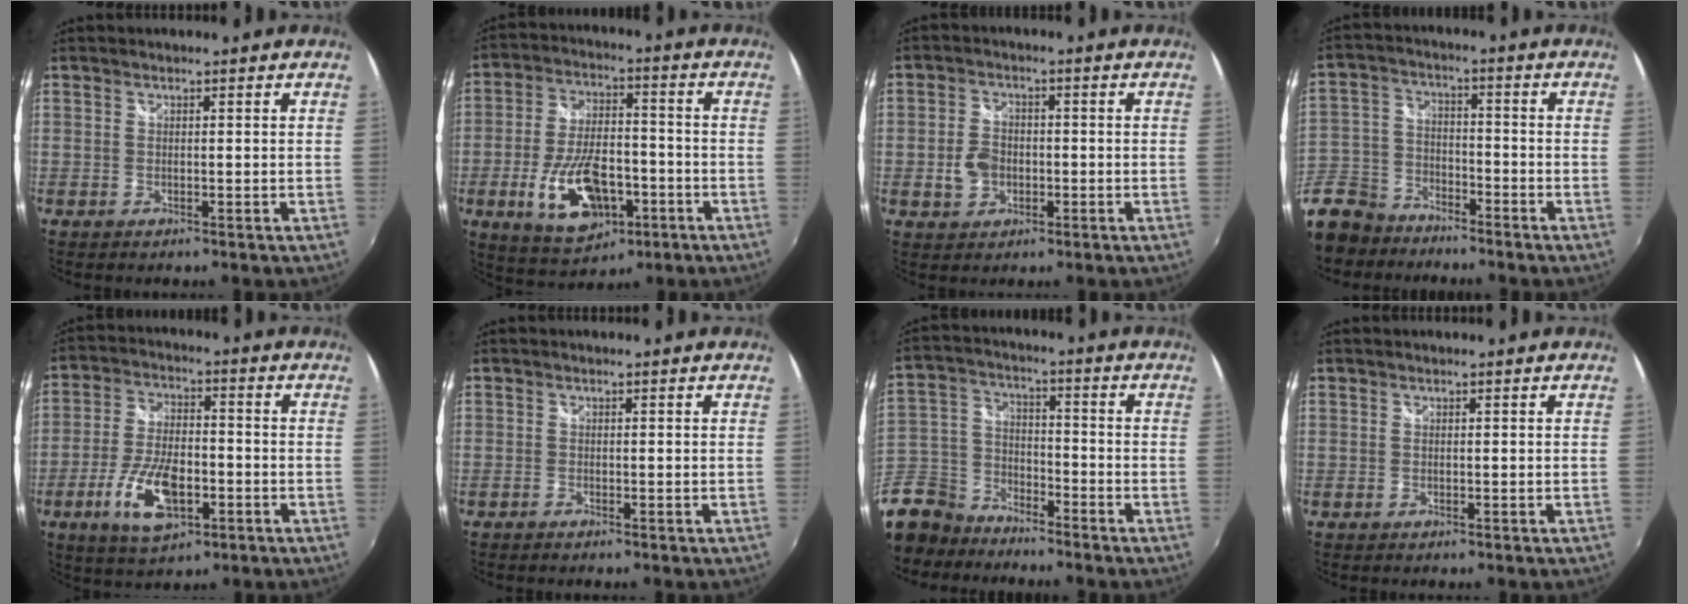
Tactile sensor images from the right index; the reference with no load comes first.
{"total": 14.5, "force": [-5.3, 7.6, 11.2], "torque": [-0.230, -0.002, -0.076]}
{"total": 5.1, "force": [-1.3, 4.0, 2.8], "torque": [-0.061, 0.009, -0.021]}
{"total": 14.3, "force": [-10.7, 8.1, 5.1], "torque": [-0.149, 0.000, -0.198]}
{"total": 12.8, "force": [-5.1, 5.9, 10.1], "torque": [-0.208, -0.006, -0.086]}
{"total": 0.6, "force": [-0.5, 0.1, 0.2], "torque": [-0.004, -0.003, -0.012]}
{"total": 15.9, "force": [-11.6, 9.5, 5.4], "torque": [-0.165, 0.009, -0.215]}
{"total": 0.0}